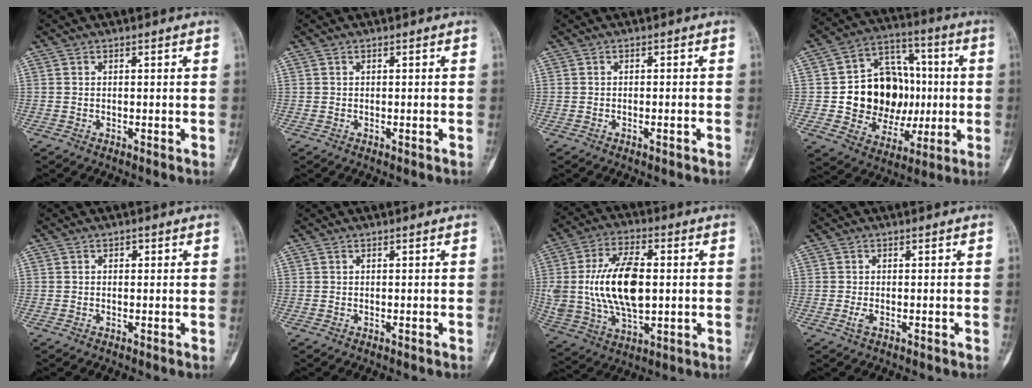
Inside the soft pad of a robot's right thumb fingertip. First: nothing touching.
{"total": 0.0}
{"total": 1.1, "force": [-0.8, 0.1, 0.9], "torque": [-0.019, 0.009, -0.006]}
{"total": 19.4, "force": [-0.2, 15.1, 12.3], "torque": [-0.137, 0.026, 0.011]}
{"total": 0.7, "force": [0.2, 0.6, 0.4], "torque": [0.002, 0.002, 0.000]}
{"total": 0.0}
{"total": 18.0, "force": [1.1, 9.5, 15.2], "torque": [-0.291, 0.002, 0.027]}
{"total": 1.2, "force": [-0.5, 0.4, 1.0], "torque": [-0.027, 0.001, -0.010]}